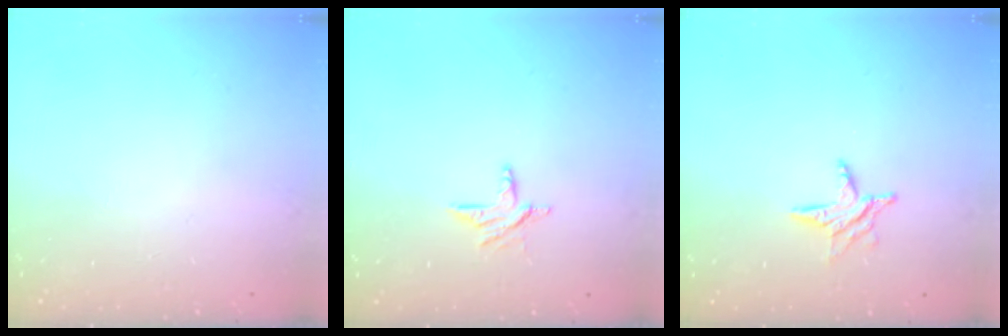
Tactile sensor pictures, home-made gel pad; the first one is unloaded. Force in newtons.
{"total": 6.0, "press": 6.0, "slide": 0.4}
{"total": 6.3, "press": 6.3, "slide": 0.5}